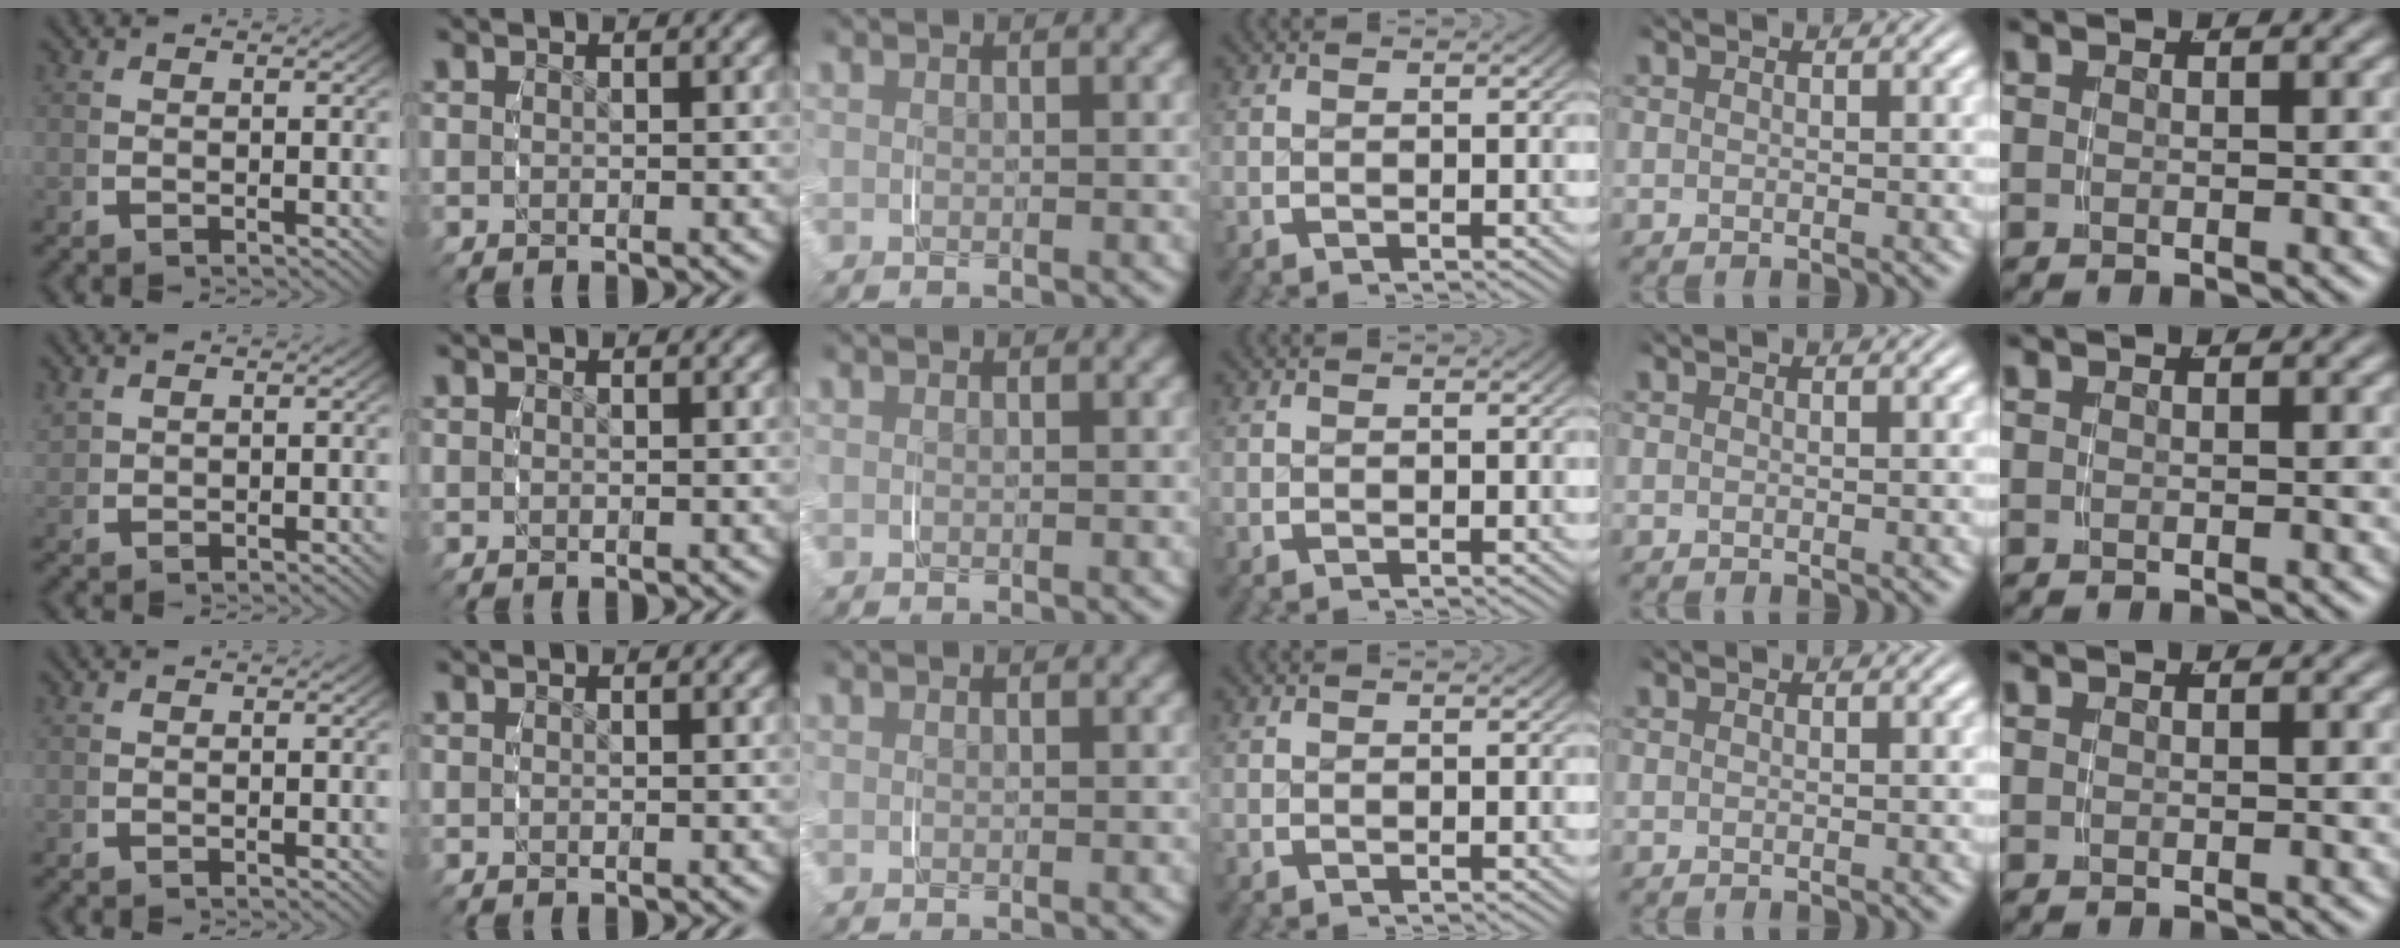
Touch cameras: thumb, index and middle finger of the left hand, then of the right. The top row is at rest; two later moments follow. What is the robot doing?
{"motion": "grasp_and_lifting", "object": "jewelry box"}